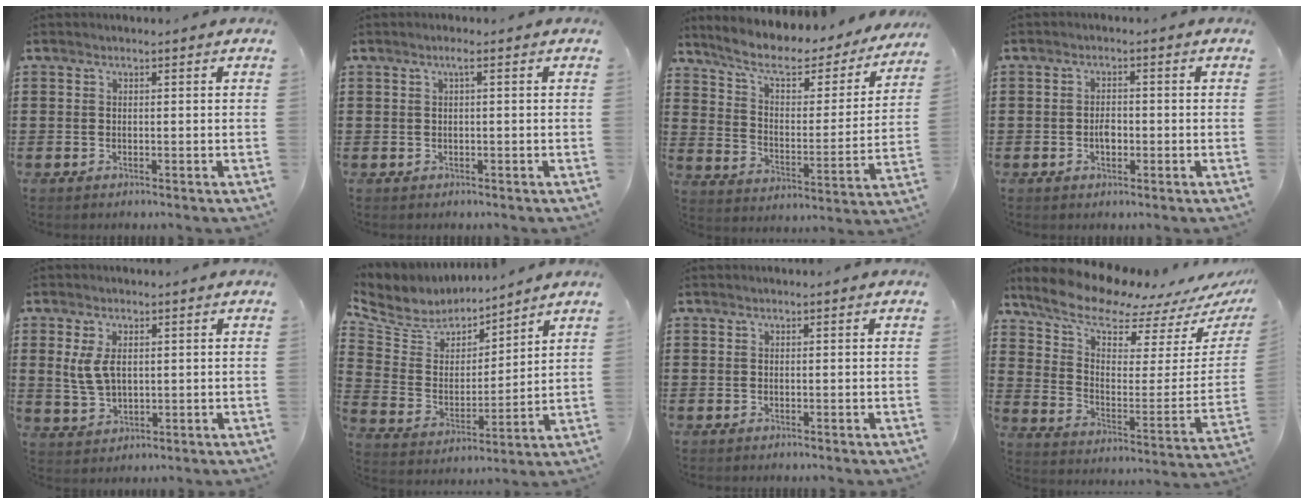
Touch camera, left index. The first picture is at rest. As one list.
[{"total": 1.4, "force": [0.2, 0.0, 1.4], "torque": [-0.027, 0.001, 0.002]}, {"total": 7.2, "force": [5.2, 2.5, 4.2], "torque": [-0.096, -0.034, 0.084]}, {"total": 2.3, "force": [-0.4, 1.3, 1.9], "torque": [-0.037, 0.003, -0.007]}, {"total": 4.6, "force": [1.2, 2.5, 3.7], "torque": [-0.094, 0.001, 0.016]}, {"total": 7.0, "force": [6.4, 2.6, 0.6], "torque": [-0.058, -0.046, 0.113]}, {"total": 0.0}, {"total": 10.2, "force": [8.8, 2.6, 4.4], "torque": [-0.114, -0.067, 0.155]}]